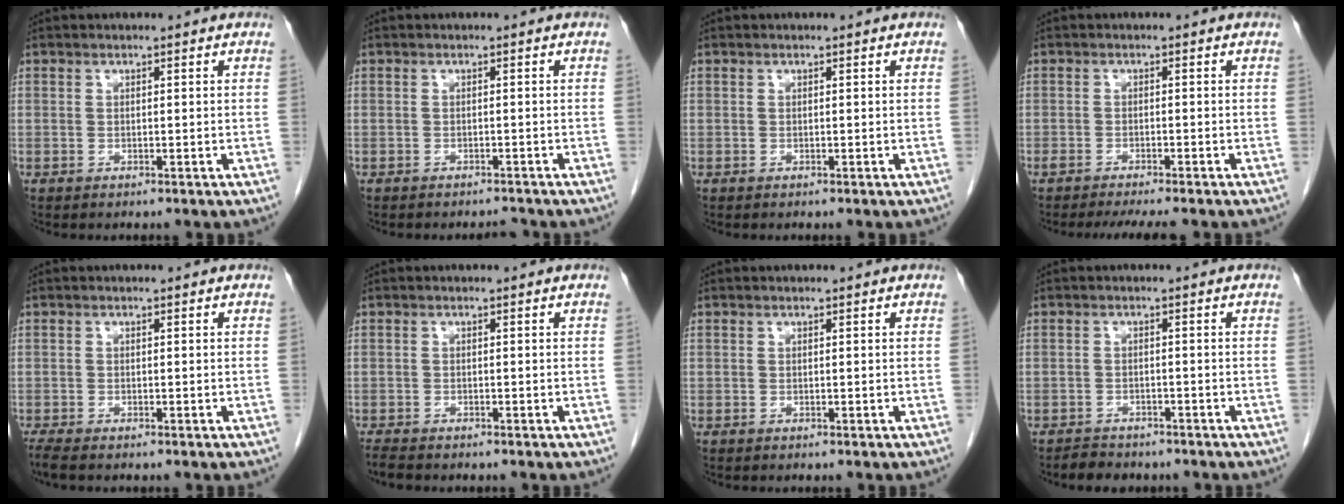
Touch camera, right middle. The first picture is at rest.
{"total": 1.7, "force": [-1.7, 0.0, 0.1], "torque": [-0.003, -0.006, -0.022]}
{"total": 0.0}
{"total": 6.6, "force": [-5.7, 0.7, 3.3], "torque": [-0.039, -0.006, -0.083]}
{"total": 1.9, "force": [-1.6, 0.1, 1.0], "torque": [-0.025, -0.007, -0.028]}
{"total": 2.2, "force": [-1.9, 0.5, 0.9], "torque": [-0.022, -0.007, -0.029]}
{"total": 0.0}
{"total": 3.4, "force": [-3.0, 1.5, 0.8], "torque": [-0.023, -0.003, -0.042]}